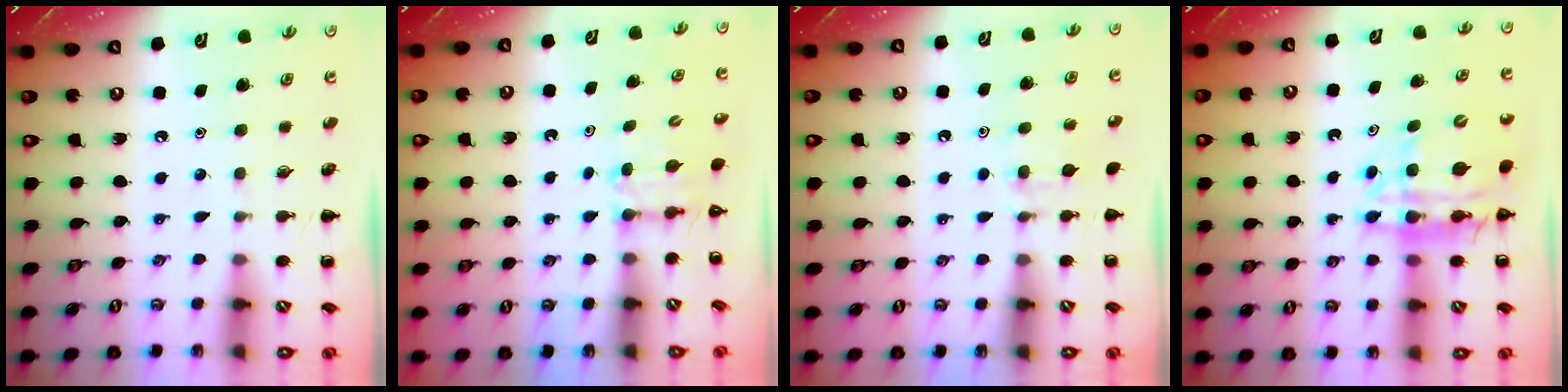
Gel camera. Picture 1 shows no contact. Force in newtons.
{"total": 2.6, "press": 2.4, "slide": 1.0}
{"total": 5.2, "press": 4.9, "slide": 1.9}
{"total": 13.0, "press": 12.4, "slide": 3.9}